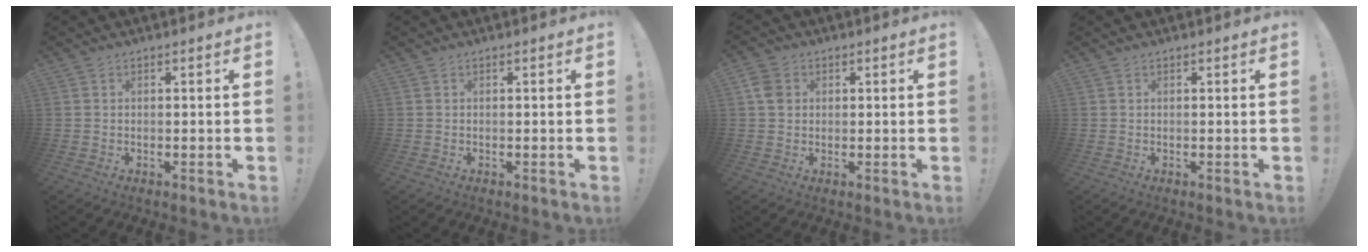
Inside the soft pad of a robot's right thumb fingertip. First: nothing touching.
{"total": 0.0}
{"total": 5.1, "force": [1.2, 4.3, 2.5], "torque": [-0.025, 0.006, 0.024]}
{"total": 0.7, "force": [0.6, 0.1, -0.4], "torque": [0.013, -0.001, 0.009]}